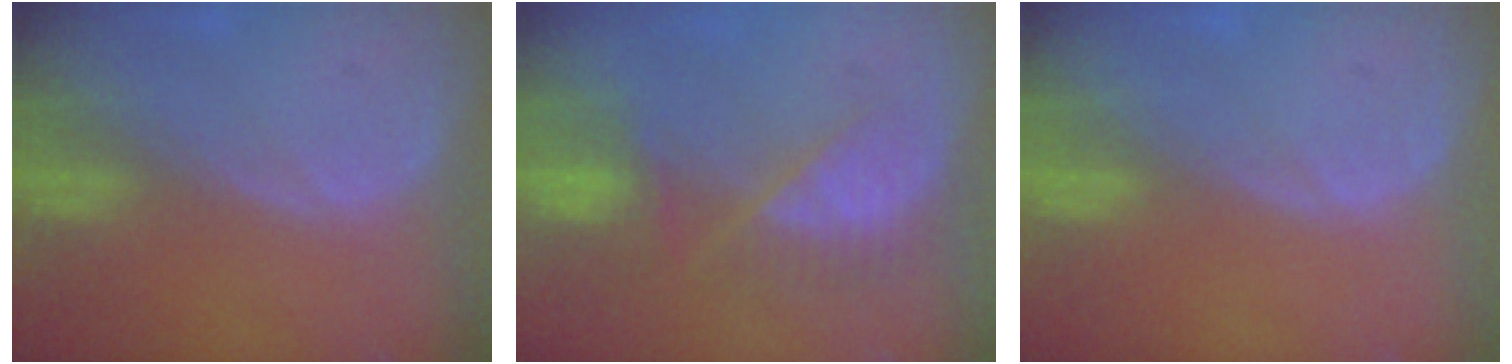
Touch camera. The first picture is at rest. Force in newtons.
{"total": 7.5, "press": 6.7, "slide": 3.4}
{"total": 0.0}